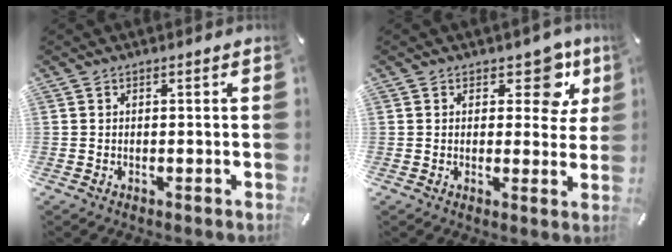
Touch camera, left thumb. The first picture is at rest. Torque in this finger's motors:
{"motor_torque": [0.61, 0.70, 0.29, -0.36, 0.01]}